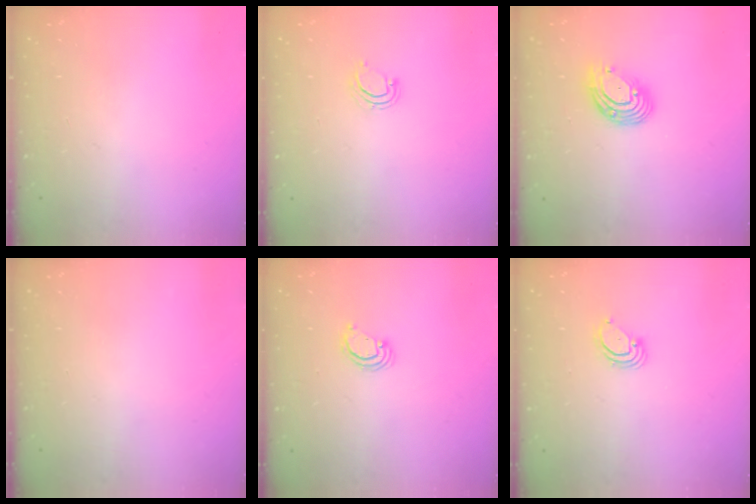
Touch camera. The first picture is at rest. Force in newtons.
{"total": 2.2, "press": 2.2, "slide": 0.1}
{"total": 10.3, "press": 10.3, "slide": 1.0}
{"total": 0.0}
{"total": 2.6, "press": 2.6, "slide": 0.2}
{"total": 3.8, "press": 3.8, "slide": 0.3}